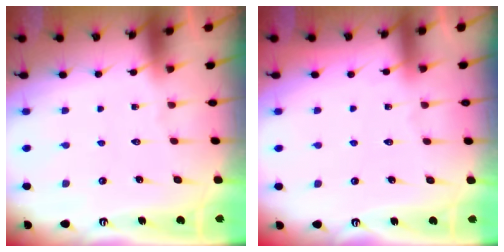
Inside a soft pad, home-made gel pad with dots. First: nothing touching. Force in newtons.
{"total": 4.0, "press": 3.9, "slide": 0.6}